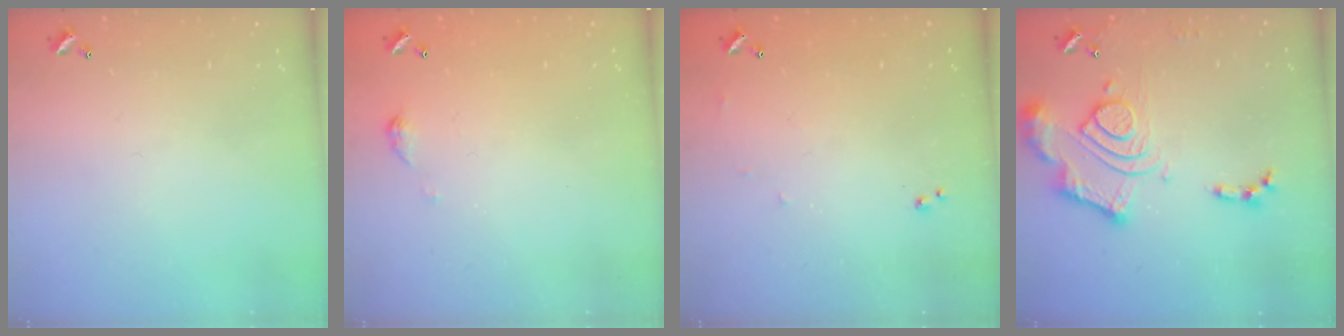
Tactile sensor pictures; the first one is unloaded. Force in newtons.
{"total": 3.2, "press": 3.1, "slide": 0.5}
{"total": 6.4, "press": 6.4, "slide": 0.8}
{"total": 16.7, "press": 16.6, "slide": 1.5}